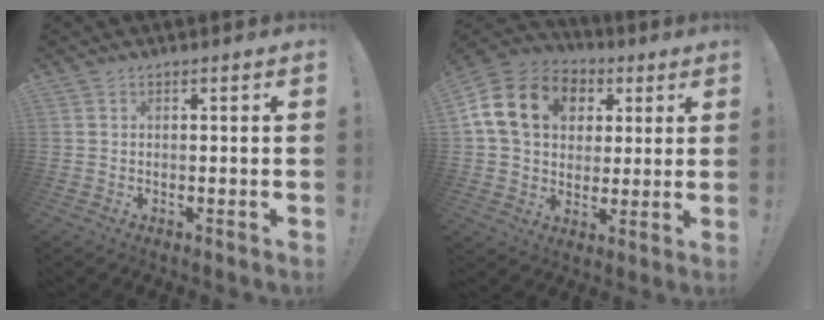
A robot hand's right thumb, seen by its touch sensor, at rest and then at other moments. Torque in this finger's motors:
{"motor_torque": [2.25, 2.28, 0.63, -0.47, 0.50]}